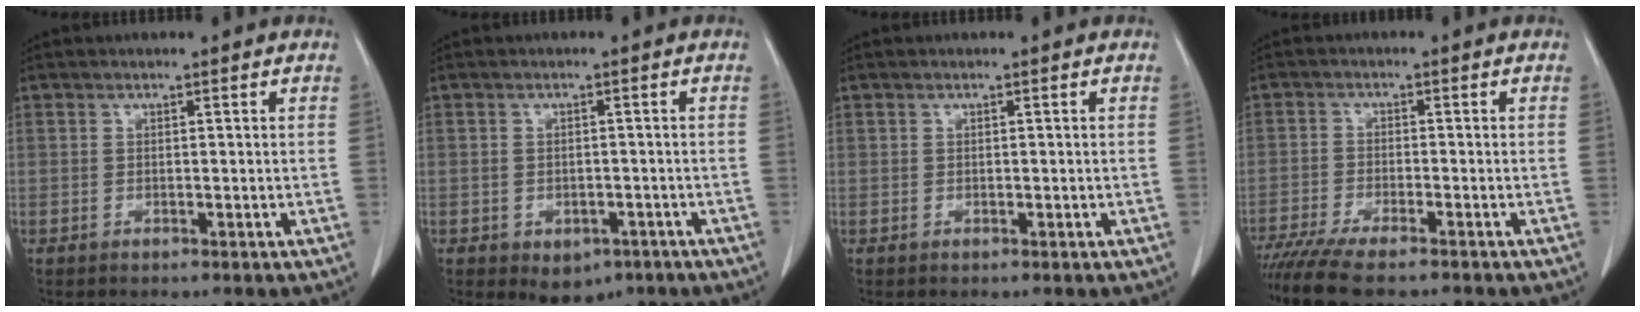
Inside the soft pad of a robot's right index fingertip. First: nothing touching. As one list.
[{"total": 4.5, "force": [-2.6, 3.1, 1.9], "torque": [-0.014, 0.004, -0.022]}, {"total": 0.0}, {"total": 10.7, "force": [-8.9, 1.5, 5.9], "torque": [-0.092, -0.021, -0.142]}]